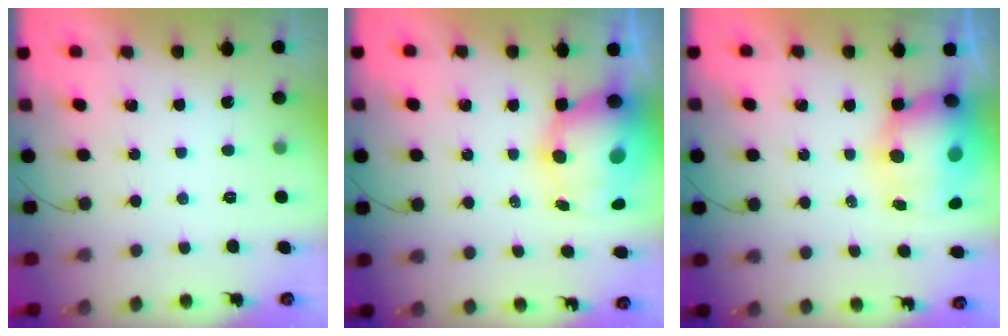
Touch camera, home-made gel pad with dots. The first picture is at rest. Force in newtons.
{"total": 12.3, "press": 11.9, "slide": 3.2}
{"total": 14.3, "press": 13.9, "slide": 3.2}